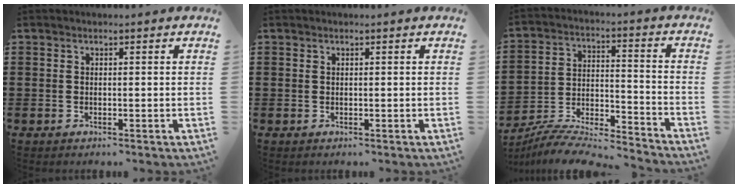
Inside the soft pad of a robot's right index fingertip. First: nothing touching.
{"total": 0.0}
{"total": 7.5, "force": [-7.1, 1.0, 2.0], "torque": [-0.039, 0.000, -0.144]}